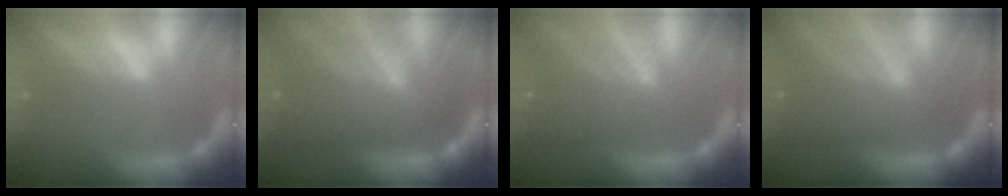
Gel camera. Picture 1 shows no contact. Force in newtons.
{"total": 9.5}
{"total": 6.5}
{"total": 7.5}